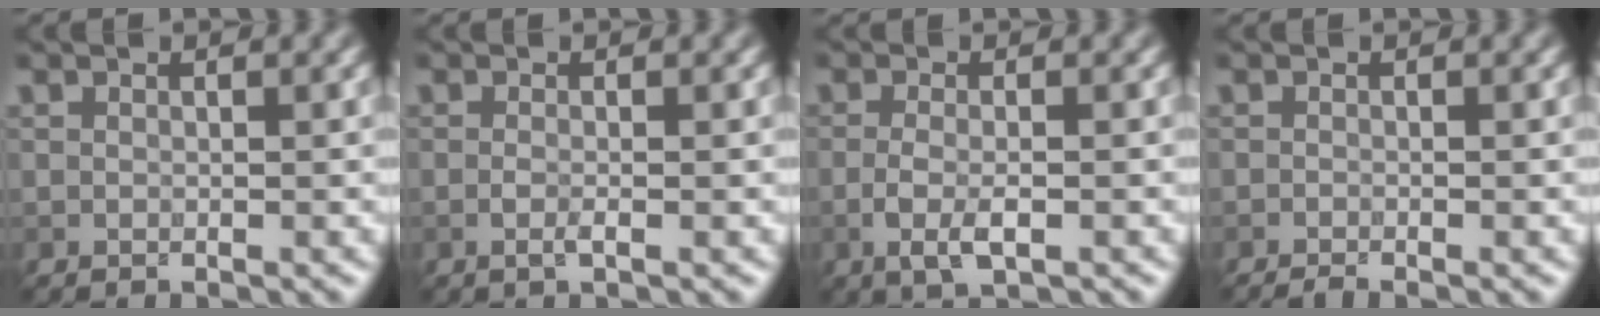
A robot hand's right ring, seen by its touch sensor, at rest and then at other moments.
{"total": 0.9, "force": [-0.2, 0.2, 0.9], "torque": [-0.021, -0.001, -0.008]}
{"total": 3.0, "force": [-1.1, 0.9, 2.6], "torque": [-0.062, -0.002, -0.026]}
{"total": 1.3, "force": [-1.1, 0.1, 0.6], "torque": [-0.015, -0.001, -0.023]}